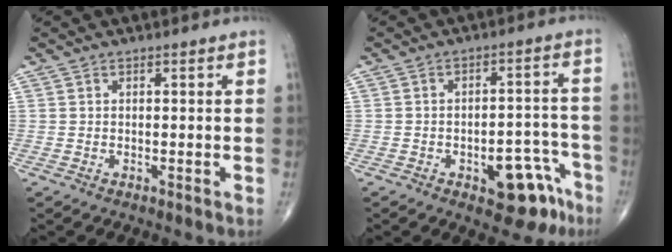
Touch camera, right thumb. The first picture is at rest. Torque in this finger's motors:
{"motor_torque": [2.60, 2.38, 0.72, -0.93, 0.04]}